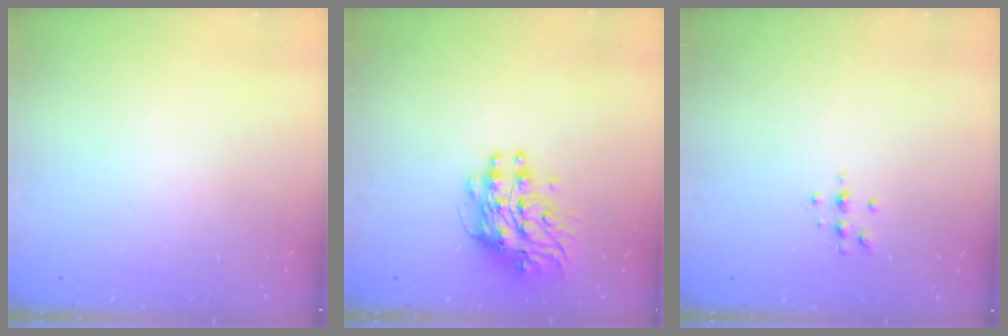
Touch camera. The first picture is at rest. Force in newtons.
{"total": 9.8, "press": 9.7, "slide": 0.8}
{"total": 4.9, "press": 4.9, "slide": 0.7}